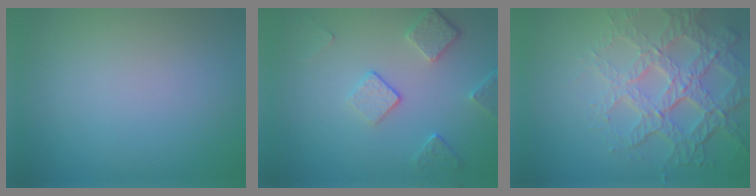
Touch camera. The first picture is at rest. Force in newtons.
{"total": 3.7, "press": 2.9, "slide": 2.4}
{"total": 7.4, "press": 5.3, "slide": 5.2}